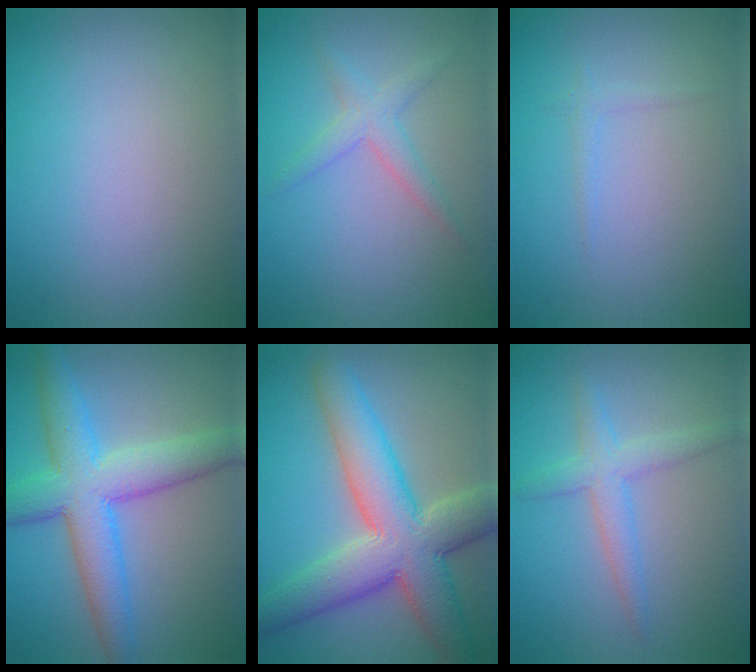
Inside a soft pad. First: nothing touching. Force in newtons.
{"total": 2.1, "press": 2.1, "slide": 0.1}
{"total": 0.9, "press": 0.8, "slide": 0.1}
{"total": 7.2, "press": 7.2, "slide": 0.1}
{"total": 9.5, "press": 9.5, "slide": 0.7}
{"total": 2.7, "press": 2.7, "slide": 0.1}